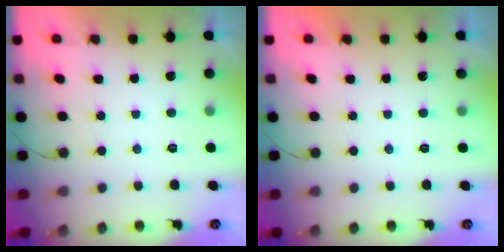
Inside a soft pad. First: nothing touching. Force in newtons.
{"total": 0.0}